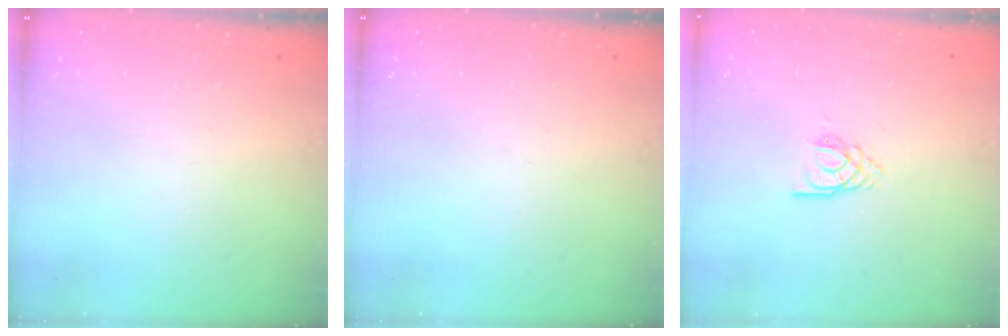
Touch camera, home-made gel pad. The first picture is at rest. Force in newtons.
{"total": 0.0}
{"total": 2.8, "press": 2.8, "slide": 0.3}